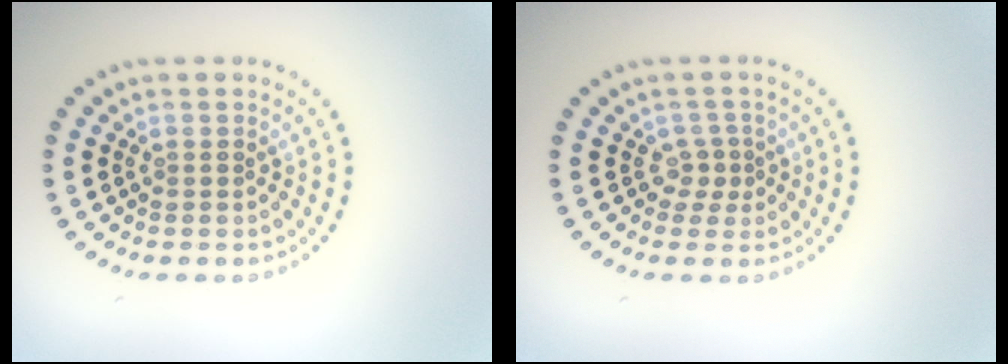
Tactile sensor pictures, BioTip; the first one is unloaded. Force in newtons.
{"total": 1.5, "press": 1.0, "slide": 1.1}